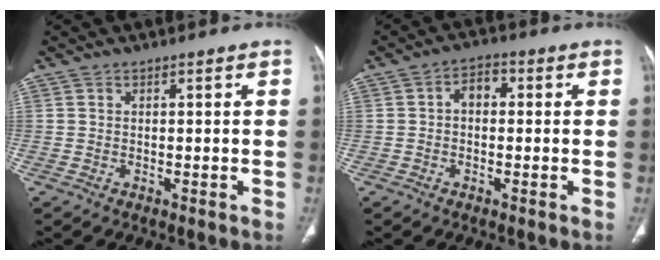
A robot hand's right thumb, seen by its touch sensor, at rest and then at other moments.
{"total": 5.9, "force": [0.1, 4.0, 4.2], "torque": [-0.042, 0.025, -0.014]}